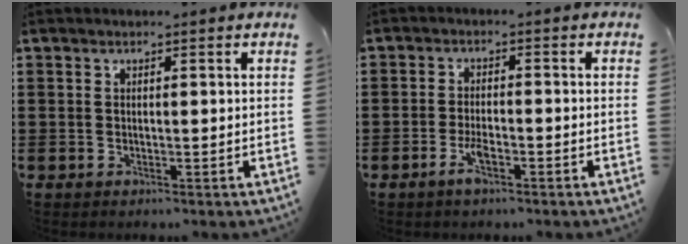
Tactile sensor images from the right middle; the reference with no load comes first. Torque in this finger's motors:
{"motor_torque": [0.83, 0.82, 0.03, -0.01]}